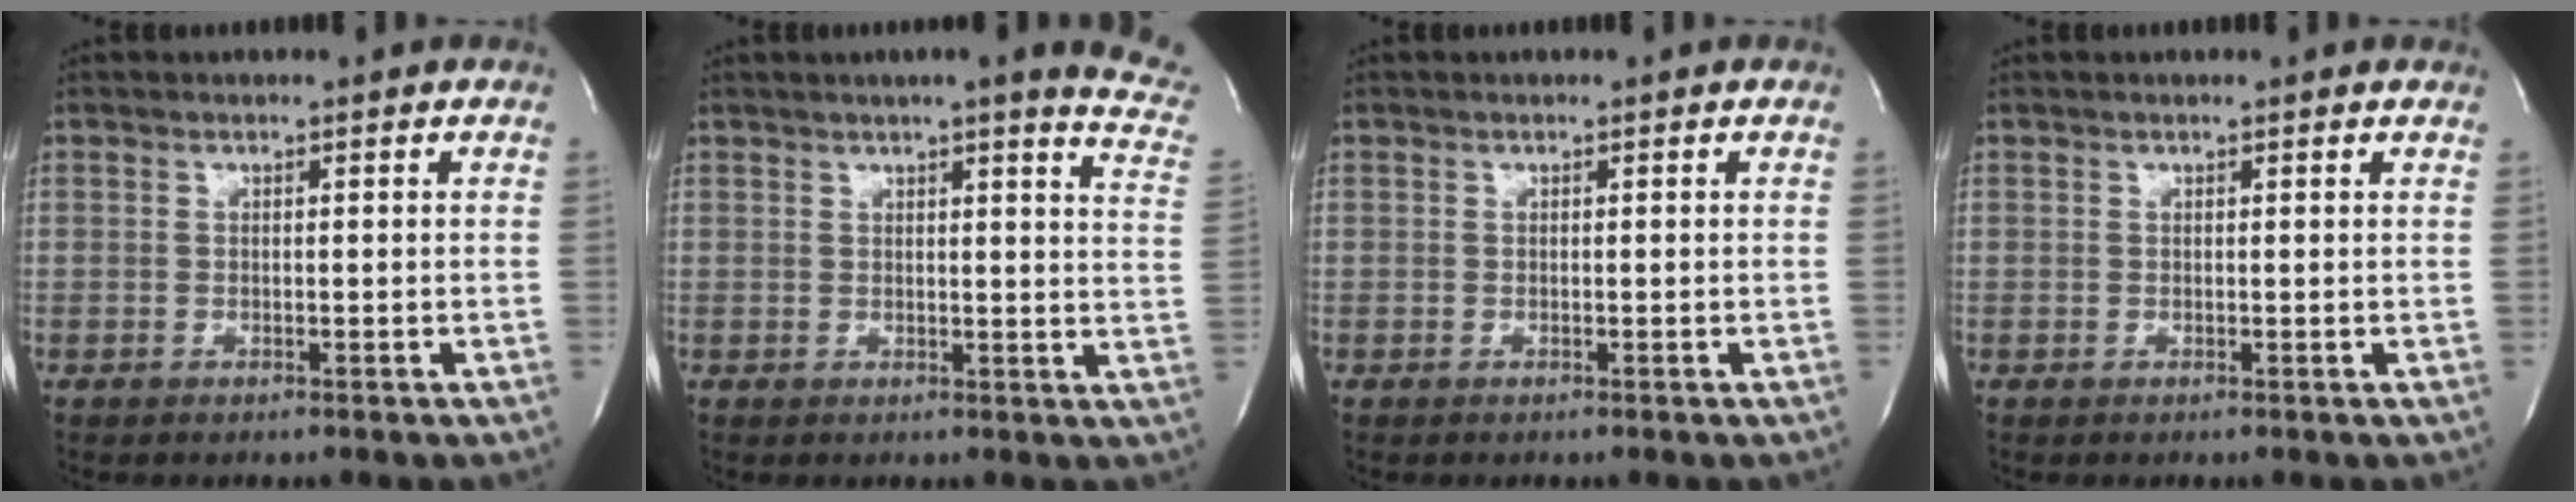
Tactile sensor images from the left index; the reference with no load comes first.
{"total": 13.4, "force": [10.9, 0.8, 7.7], "torque": [-0.087, -0.032, 0.105]}
{"total": 0.0}
{"total": 1.5, "force": [1.4, 0.4, 0.5], "torque": [-0.015, 0.012, 0.011]}